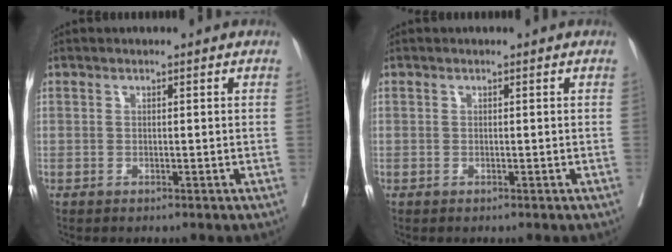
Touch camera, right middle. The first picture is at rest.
{"total": 0.0}